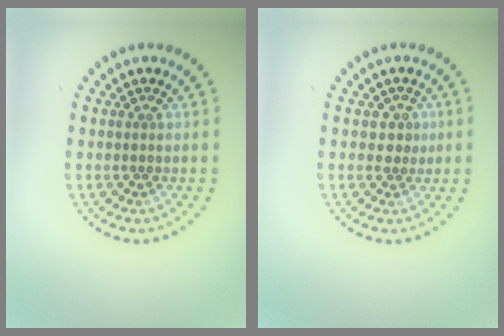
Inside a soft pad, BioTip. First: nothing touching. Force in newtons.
{"total": 1.3, "press": 1.2, "slide": 0.5}